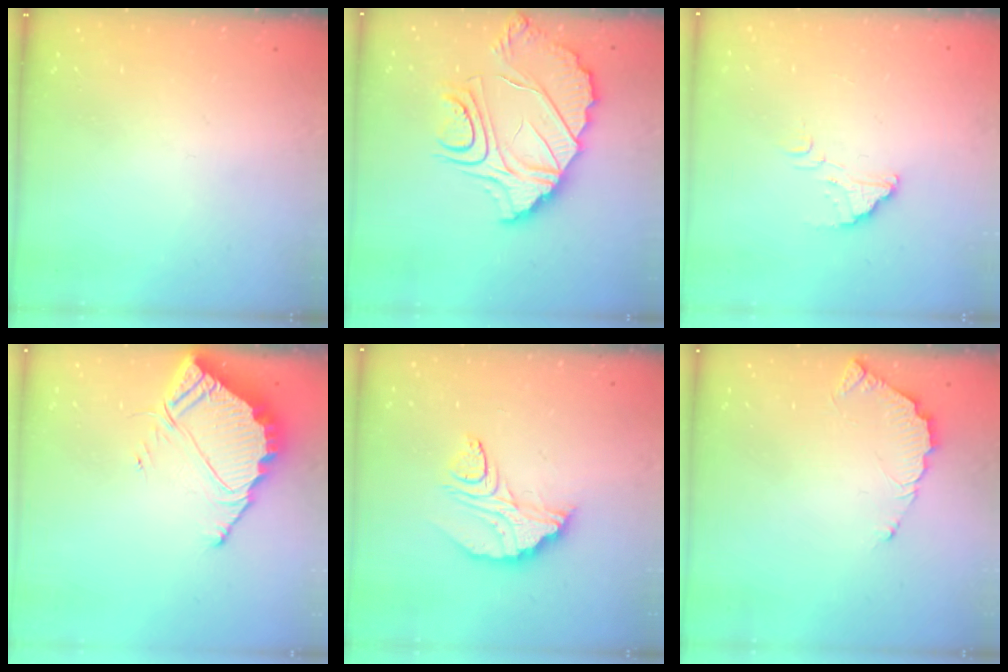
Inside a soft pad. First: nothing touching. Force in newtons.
{"total": 12.9, "press": 12.9, "slide": 1.1}
{"total": 3.0, "press": 3.0, "slide": 0.1}
{"total": 7.2, "press": 7.2, "slide": 0.3}
{"total": 9.8, "press": 9.8, "slide": 0.4}
{"total": 5.5, "press": 5.5, "slide": 0.3}